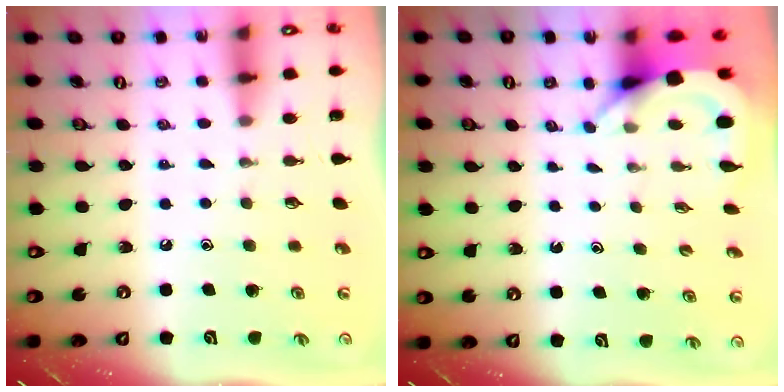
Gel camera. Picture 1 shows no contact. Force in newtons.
{"total": 3.7, "press": 3.7, "slide": 0.2}